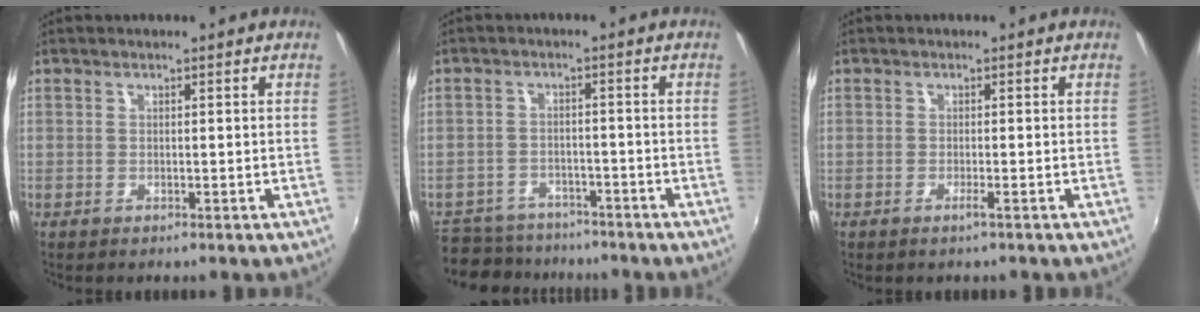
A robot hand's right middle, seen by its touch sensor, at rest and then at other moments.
{"total": 8.5, "force": [-7.2, 4.3, 1.2], "torque": [-0.049, 0.009, -0.114]}
{"total": 0.9, "force": [-0.7, -0.1, 0.6], "torque": [-0.013, 0.000, -0.013]}